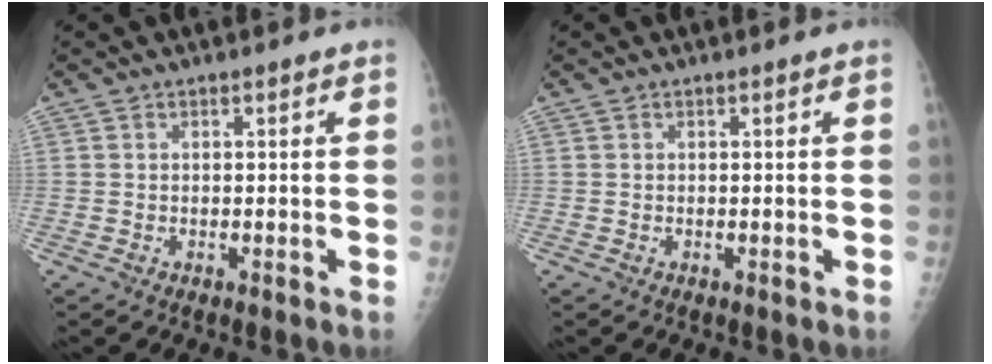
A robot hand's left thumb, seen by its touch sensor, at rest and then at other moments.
{"total": 0.0}